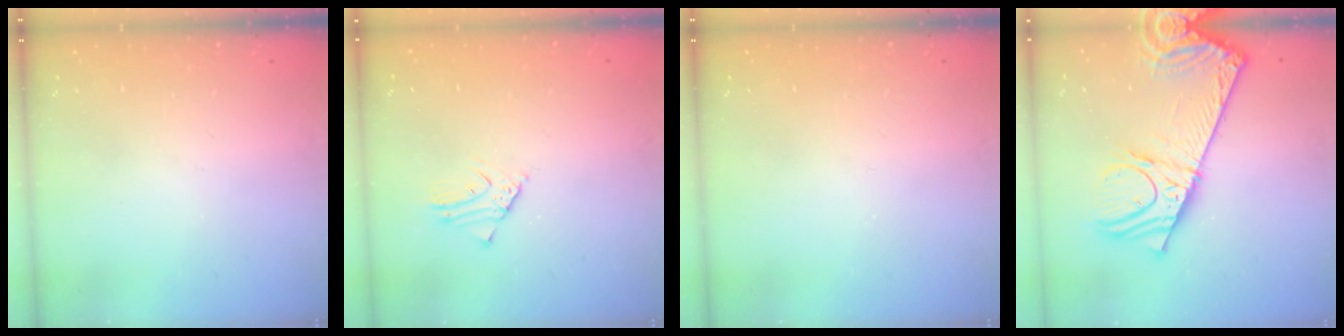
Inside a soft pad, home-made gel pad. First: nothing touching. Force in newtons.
{"total": 2.6, "press": 2.6, "slide": 0.2}
{"total": 0.0}
{"total": 18.3, "press": 17.8, "slide": 4.2}